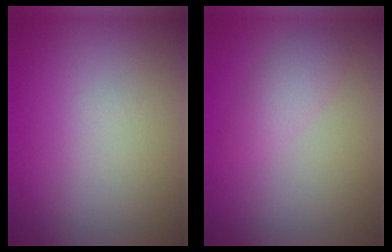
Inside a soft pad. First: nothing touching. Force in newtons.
{"total": 1.9, "press": 1.9, "slide": 0.1}